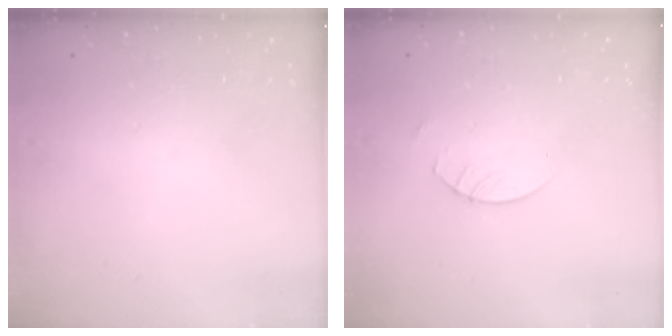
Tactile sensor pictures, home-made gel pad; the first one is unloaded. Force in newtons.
{"total": 2.4, "press": 2.4, "slide": 0.1}